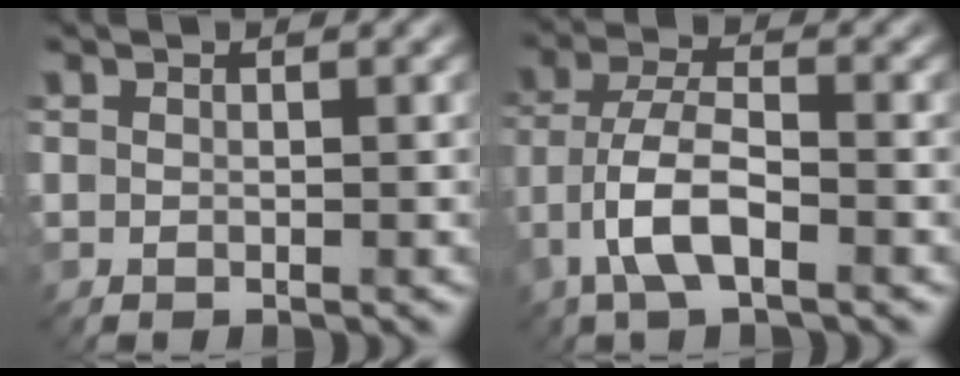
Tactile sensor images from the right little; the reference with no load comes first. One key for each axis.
{"total": 5.1, "fx": -2.3, "fy": 1.7, "fz": 4.2, "tx": -0.088, "ty": 0.006, "tz": -0.051}